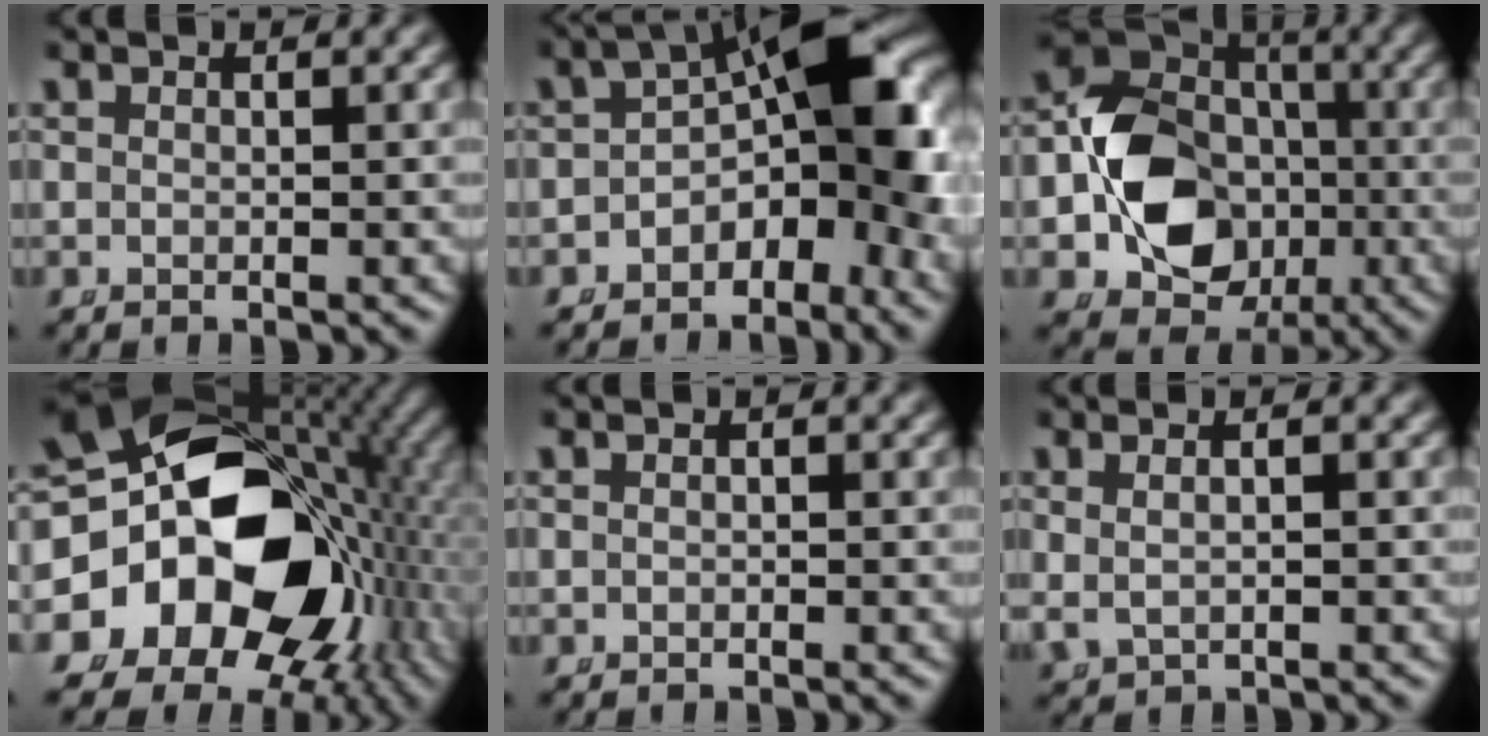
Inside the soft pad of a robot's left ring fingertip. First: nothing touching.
{"total": 9.8, "force": [-1.4, 5.0, 8.3], "torque": [-0.110, 0.002, -0.020]}
{"total": 12.1, "force": [-2.3, 10.2, 6.2], "torque": [-0.111, -0.029, -0.040]}
{"total": 30.7, "force": [-3.8, 21.9, 21.1], "torque": [-0.370, -0.075, -0.040]}
{"total": 0.0}
{"total": 1.9, "force": [0.1, 1.2, 1.5], "torque": [-0.042, -0.007, 0.013]}